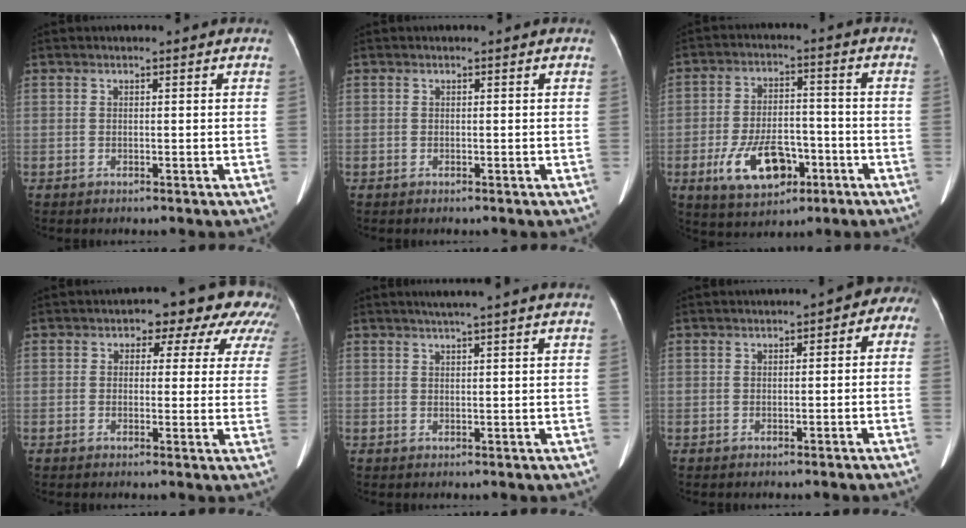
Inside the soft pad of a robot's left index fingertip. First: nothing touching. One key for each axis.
{"total": 0.0}
{"total": 10.5, "fx": -4.6, "fy": 5.6, "fz": 7.6, "tx": -0.149, "ty": 0.004, "tz": -0.071}
{"total": 10.0, "fx": 6.7, "fy": 5.5, "fz": 5.0, "tx": -0.035, "ty": 0.025, "tz": 0.053}
{"total": 6.1, "fx": 5.0, "fy": -0.9, "fz": 3.3, "tx": -0.046, "ty": 0.021, "tz": 0.061}
{"total": 4.0, "fx": -0.2, "fy": 2.6, "fz": 3.0, "tx": -0.020, "ty": 0.031, "tz": -0.009}